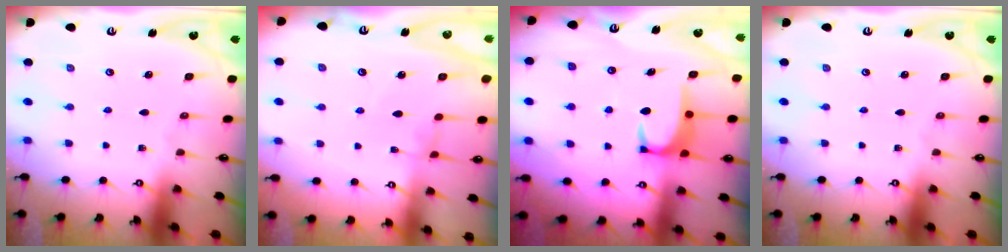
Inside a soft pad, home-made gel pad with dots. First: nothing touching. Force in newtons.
{"total": 2.4, "press": 2.4, "slide": 0.3}
{"total": 2.6, "press": 2.6, "slide": 0.3}
{"total": 0.0}